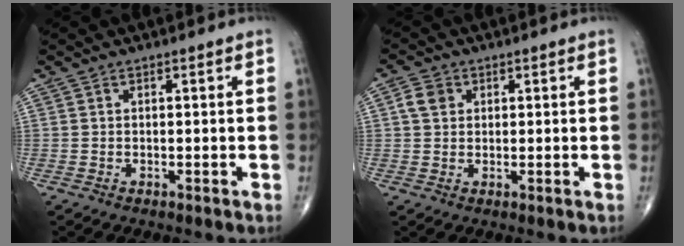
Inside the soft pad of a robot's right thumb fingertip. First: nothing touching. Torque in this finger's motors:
{"motor_torque": [-0.73, 0.73, 0.02, -0.02, 0.00]}